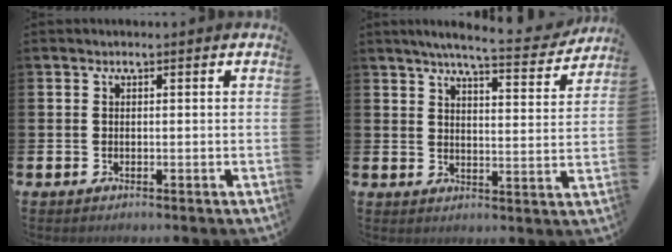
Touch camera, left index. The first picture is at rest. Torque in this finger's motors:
{"motor_torque": [0.42, -1.72, 0.56, 0.15]}